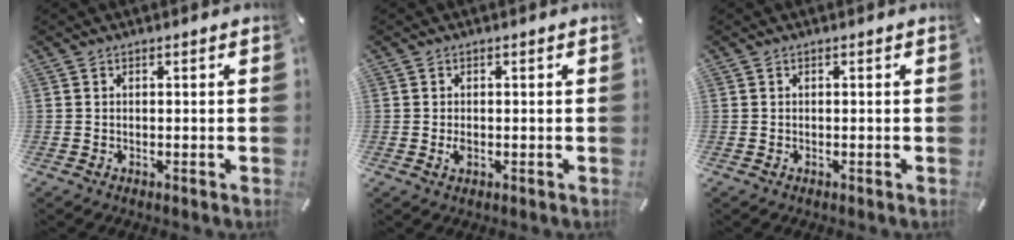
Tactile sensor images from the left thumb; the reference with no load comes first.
{"total": 1.4, "force": [-0.2, 0.7, 1.2], "torque": [-0.024, 0.000, -0.003]}
{"total": 0.0}